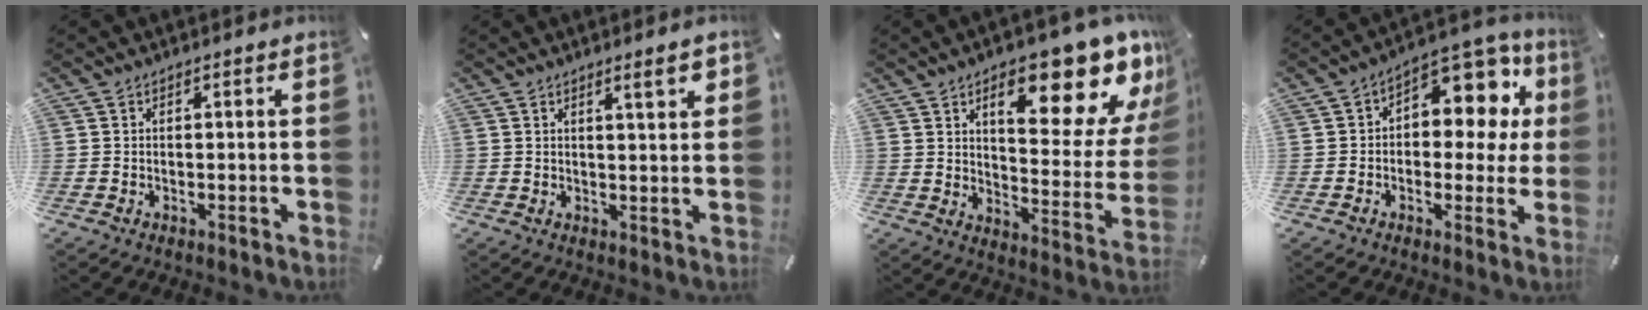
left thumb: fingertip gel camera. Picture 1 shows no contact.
{"total": 4.4, "force": [2.6, 0.7, 3.5], "torque": [-0.056, -0.010, 0.039]}
{"total": 20.5, "force": [12.0, 7.8, 14.7], "torque": [-0.189, -0.091, 0.186]}
{"total": 12.0, "force": [4.3, 7.6, 8.3], "torque": [-0.107, -0.040, 0.074]}